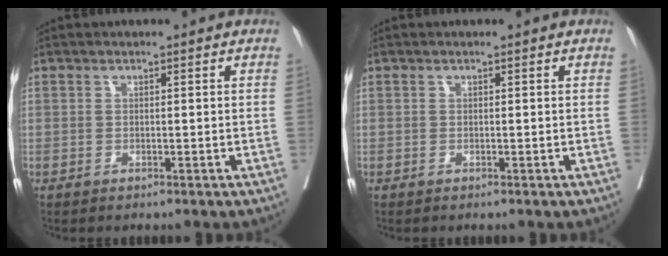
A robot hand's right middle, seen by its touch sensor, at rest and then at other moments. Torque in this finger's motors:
{"motor_torque": [0.02, -0.12, -0.30, -0.08]}